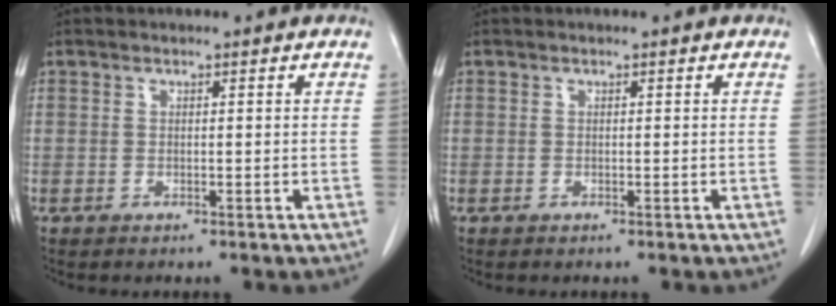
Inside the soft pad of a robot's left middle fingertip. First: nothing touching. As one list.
[{"total": 0.0}]